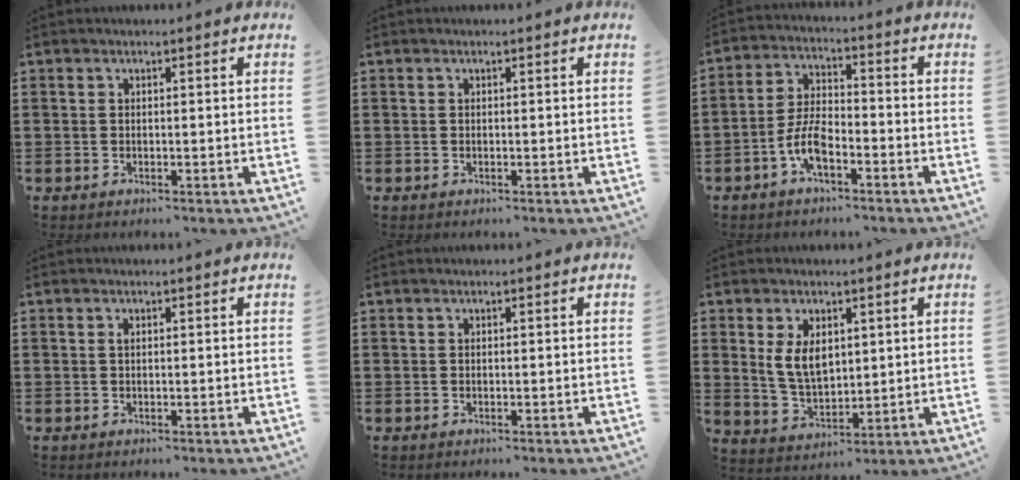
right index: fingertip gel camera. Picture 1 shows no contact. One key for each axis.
{"total": 0.0}
{"total": 6.4, "fx": -3.3, "fy": 2.5, "fz": 4.8, "tx": -0.115, "ty": -0.001, "tz": -0.068}
{"total": 0.5, "fx": 0.2, "fy": 0.2, "fz": 0.4, "tx": -0.010, "ty": -0.001, "tz": 0.004}
{"total": 0.0}
{"total": 6.4, "fx": 2.0, "fy": 3.9, "fz": 4.6, "tx": -0.101, "ty": 0.005, "tz": 0.032}